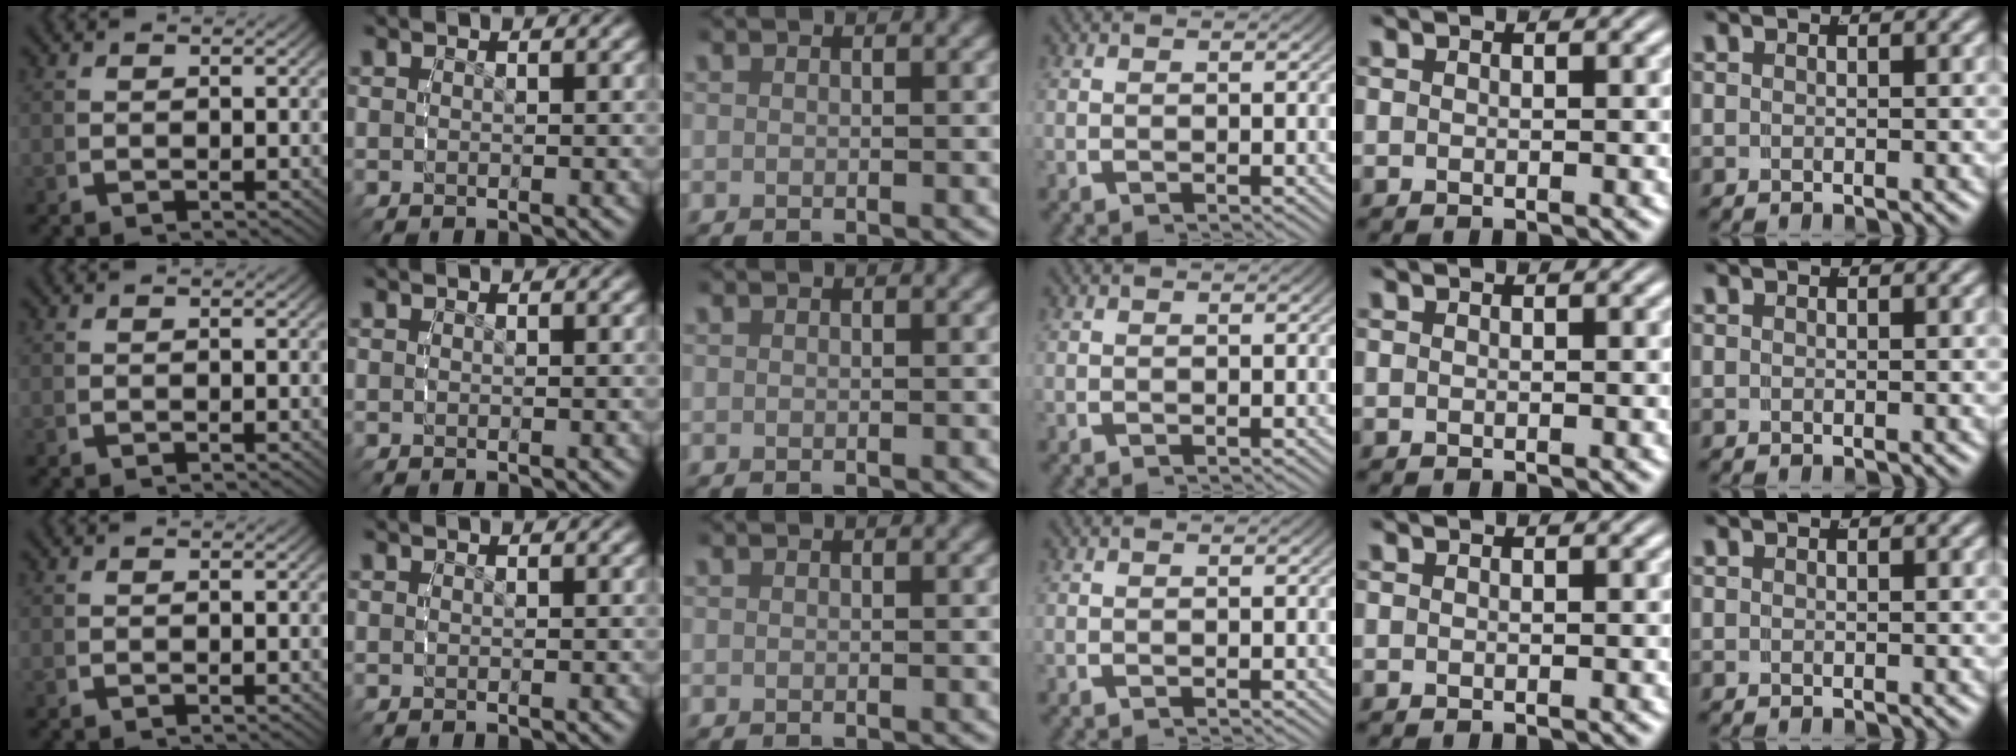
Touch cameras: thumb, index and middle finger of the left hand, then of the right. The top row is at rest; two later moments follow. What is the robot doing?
{"motion": "reach", "object": "plastic wrap"}